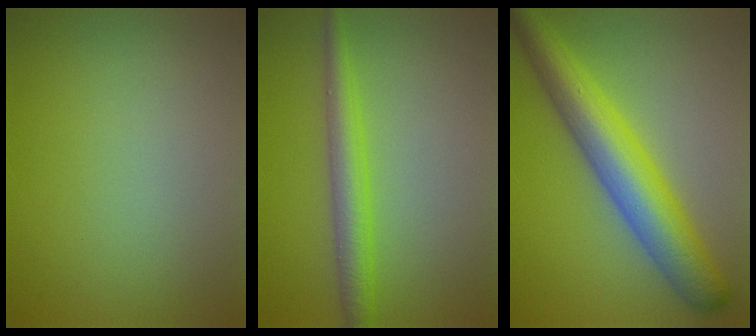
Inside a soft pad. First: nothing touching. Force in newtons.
{"total": 3.3, "press": 3.3, "slide": 0.1}
{"total": 8.1, "press": 8.1, "slide": 0.1}